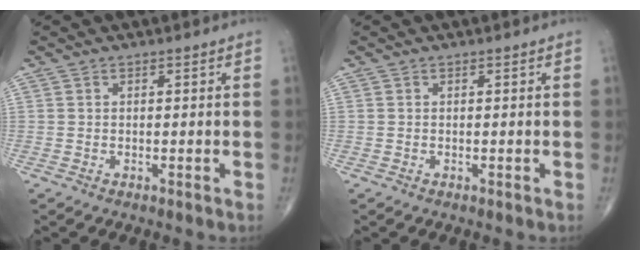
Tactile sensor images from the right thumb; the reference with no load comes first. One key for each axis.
{"total": 0.0}